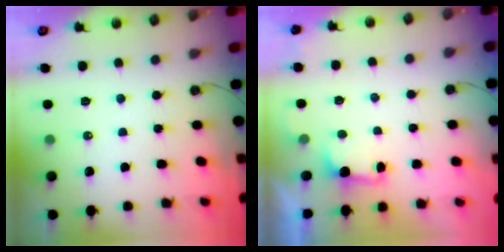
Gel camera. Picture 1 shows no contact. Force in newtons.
{"total": 2.5, "press": 2.3, "slide": 0.8}